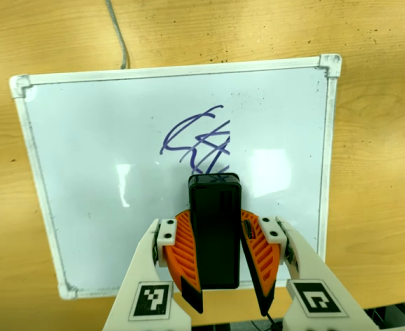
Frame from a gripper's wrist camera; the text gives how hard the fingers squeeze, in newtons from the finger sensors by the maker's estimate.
{"total": 11.3, "left": 10.4, "right": 12.2}